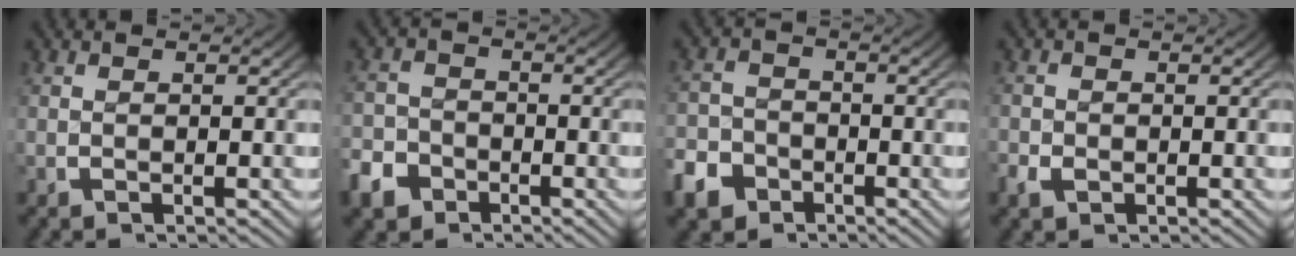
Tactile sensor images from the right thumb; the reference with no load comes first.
{"total": 4.8, "force": [-3.5, 3.3, 0.3], "torque": [-0.007, -0.020, -0.061]}
{"total": 5.5, "force": [-3.8, 3.9, 0.6], "torque": [-0.011, -0.023, -0.067]}
{"total": 1.3, "force": [-0.9, 1.0, 0.0], "torque": [-0.003, -0.010, -0.016]}